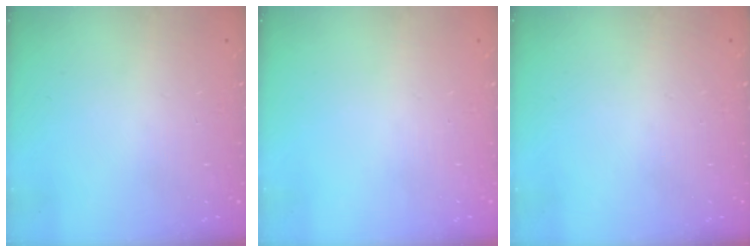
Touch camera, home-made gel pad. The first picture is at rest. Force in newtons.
{"total": 0.0}
{"total": 0.0}